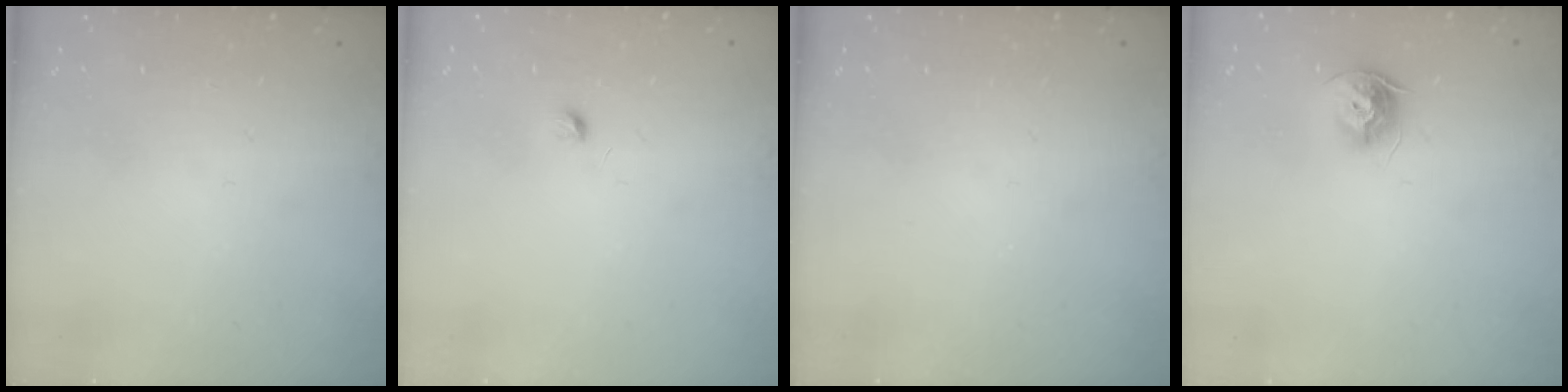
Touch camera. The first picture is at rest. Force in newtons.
{"total": 3.2, "press": 3.1, "slide": 0.5}
{"total": 0.0}
{"total": 8.5, "press": 8.5, "slide": 0.4}